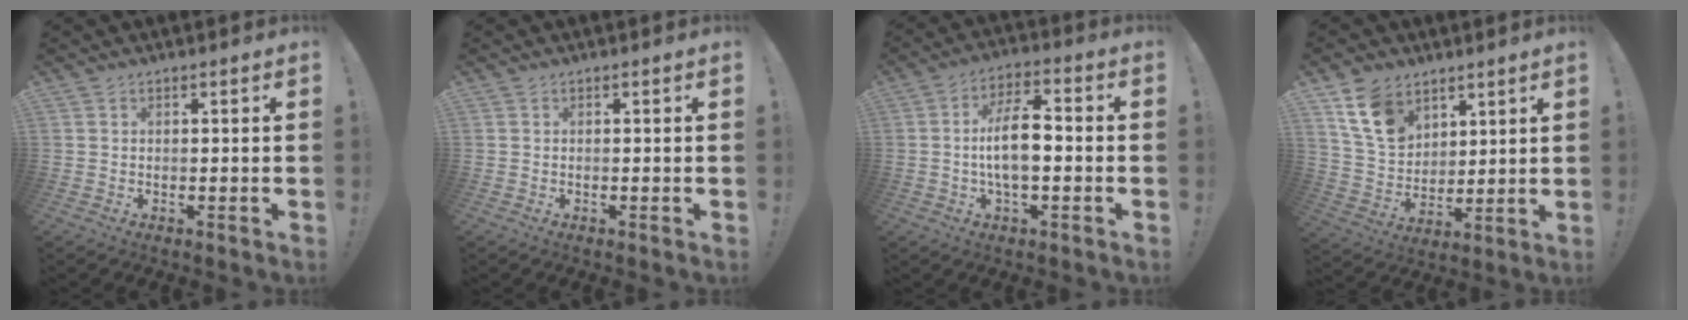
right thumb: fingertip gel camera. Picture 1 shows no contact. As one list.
[{"total": 0.0}, {"total": 10.6, "force": [-1.3, 4.4, 9.5], "torque": [-0.169, 0.010, -0.027]}, {"total": 13.8, "force": [8.1, 9.2, 6.4], "torque": [-0.115, -0.035, 0.160]}]